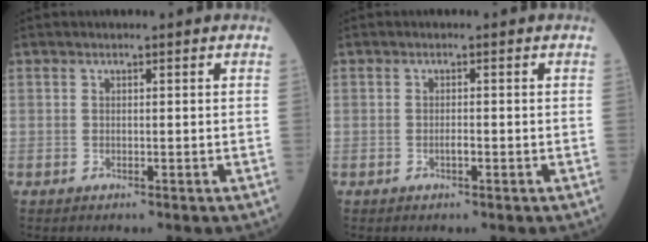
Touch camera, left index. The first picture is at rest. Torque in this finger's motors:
{"motor_torque": [0.15, 0.06, 0.00, 0.00]}